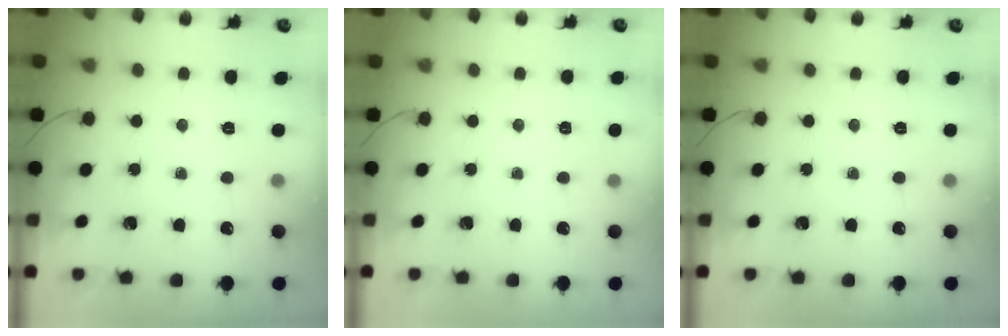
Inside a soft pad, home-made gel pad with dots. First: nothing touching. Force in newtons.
{"total": 2.4, "press": 2.1, "slide": 1.2}
{"total": 0.0}